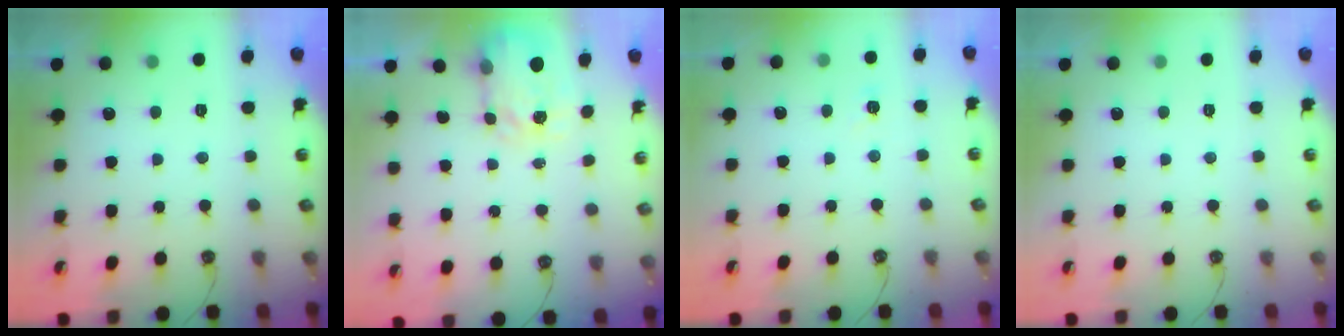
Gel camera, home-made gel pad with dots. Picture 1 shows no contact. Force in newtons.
{"total": 3.9, "press": 3.9, "slide": 0.6}
{"total": 2.9, "press": 2.8, "slide": 0.5}
{"total": 0.0}